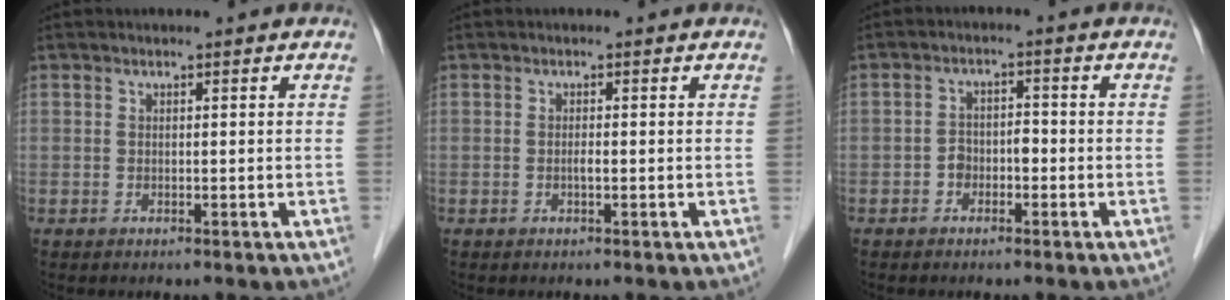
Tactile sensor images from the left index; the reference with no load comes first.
{"total": 0.8, "force": [-0.5, 0.1, 0.6], "torque": [-0.010, -0.003, -0.011]}
{"total": 2.8, "force": [-1.5, 1.9, 1.4], "torque": [-0.021, 0.008, -0.029]}